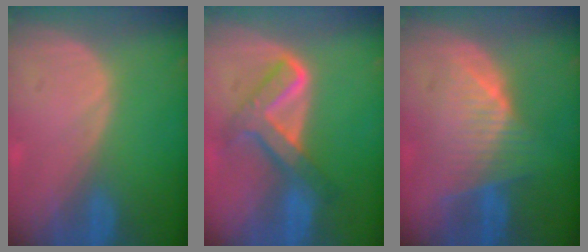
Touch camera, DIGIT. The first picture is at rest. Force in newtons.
{"total": 6.9, "press": 6.9, "slide": 0.4}
{"total": 7.7, "press": 6.9, "slide": 3.5}